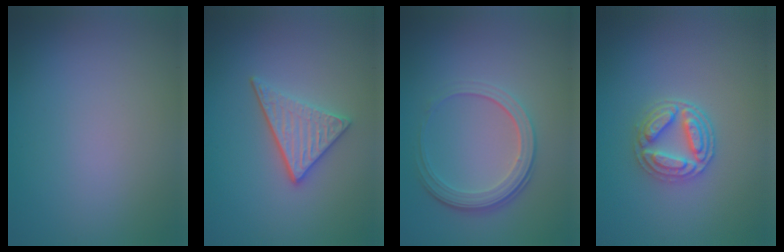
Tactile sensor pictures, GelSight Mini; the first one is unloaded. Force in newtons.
{"total": 3.5, "press": 3.0, "slide": 1.8}
{"total": 3.8, "press": 2.7, "slide": 2.7}
{"total": 3.7, "press": 3.3, "slide": 1.7}